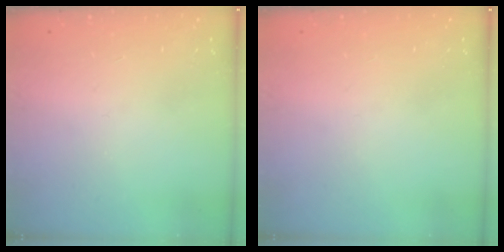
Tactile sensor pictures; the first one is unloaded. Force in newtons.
{"total": 0.0}